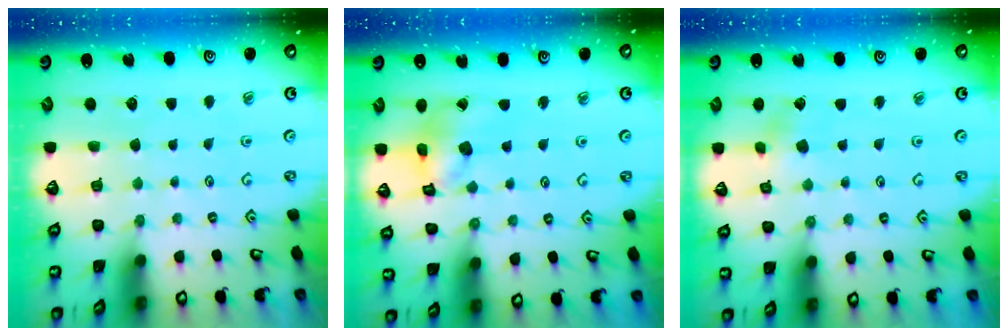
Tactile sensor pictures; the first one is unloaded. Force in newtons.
{"total": 10.3, "press": 10.2, "slide": 1.1}
{"total": 2.5, "press": 2.3, "slide": 0.8}